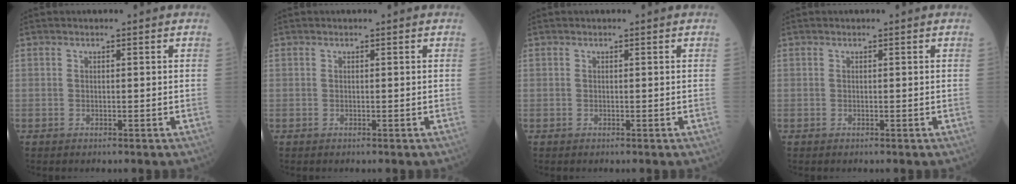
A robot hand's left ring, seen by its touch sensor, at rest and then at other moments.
{"total": 0.0}
{"total": 0.0}
{"total": 0.0}